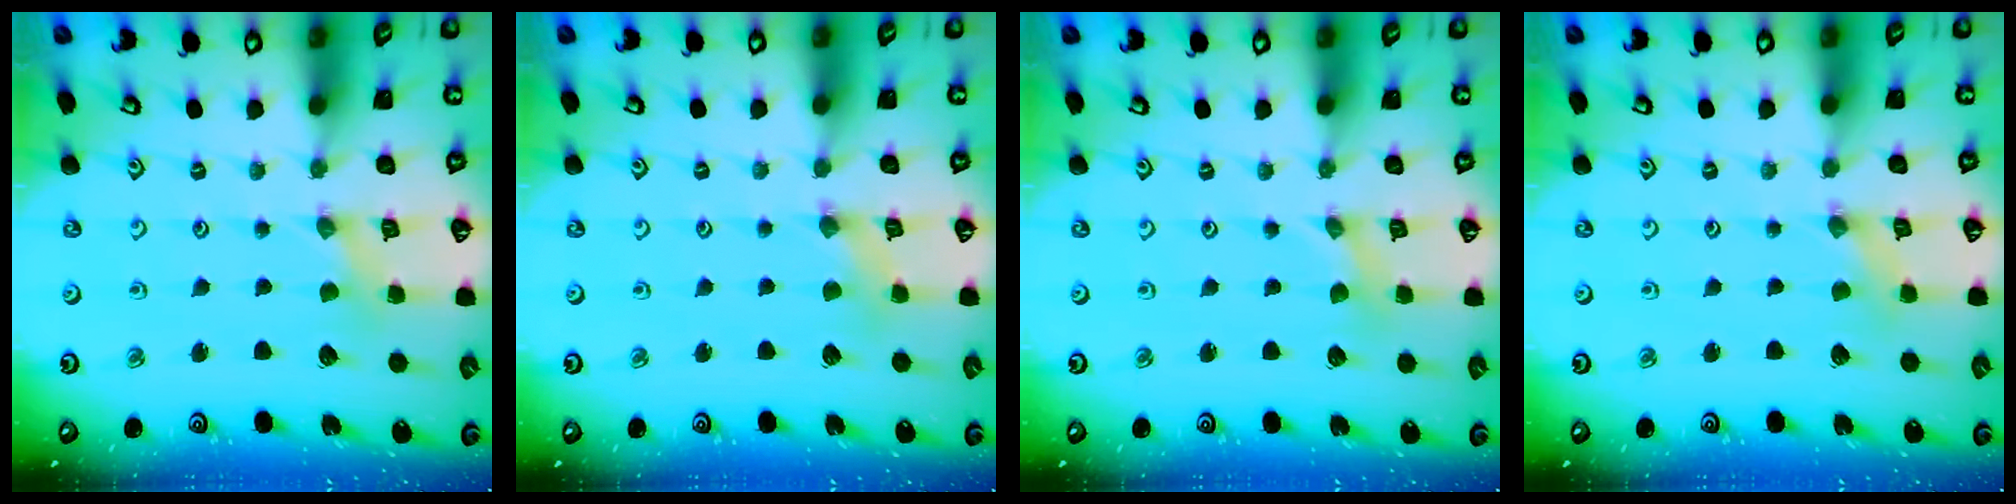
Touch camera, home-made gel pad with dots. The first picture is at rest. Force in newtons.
{"total": 0.8, "press": 0.8, "slide": 0.2}
{"total": 0.0}
{"total": 0.0}